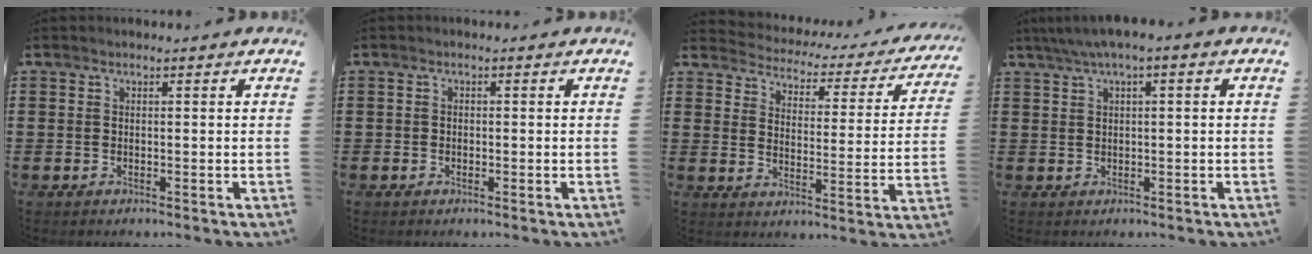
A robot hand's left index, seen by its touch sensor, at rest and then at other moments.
{"total": 0.7, "force": [-0.3, 0.6, 0.2], "torque": [-0.007, 0.001, -0.007]}
{"total": 2.5, "force": [2.4, 0.5, 0.3], "torque": [-0.027, -0.025, 0.032]}
{"total": 2.1, "force": [0.2, 0.2, 2.1], "torque": [-0.036, 0.001, 0.002]}